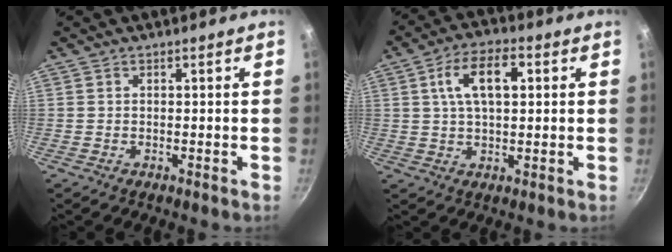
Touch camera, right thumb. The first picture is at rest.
{"total": 9.7, "force": [2.5, 4.9, 8.0], "torque": [-0.126, 0.013, 0.038]}